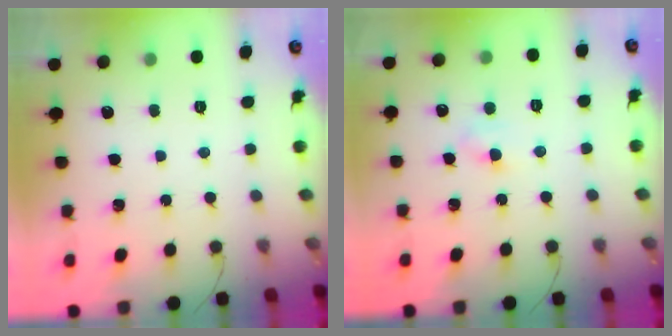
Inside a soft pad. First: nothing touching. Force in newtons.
{"total": 3.8, "press": 3.6, "slide": 1.1}